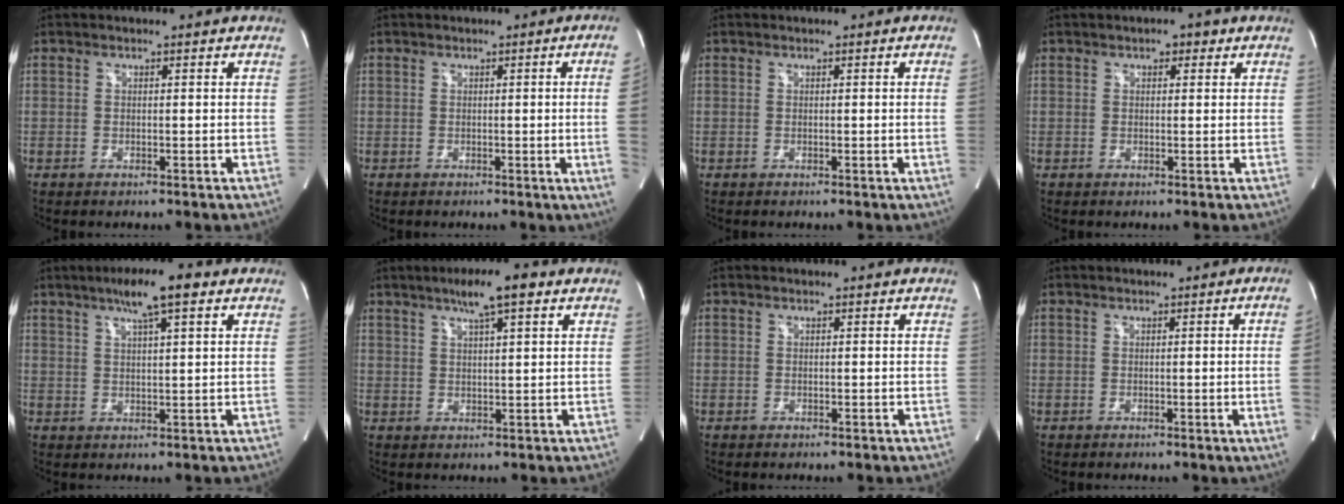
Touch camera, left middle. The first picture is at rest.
{"total": 5.4, "force": [-0.4, -2.4, 4.8], "torque": [-0.054, -0.010, -0.004]}
{"total": 1.0, "force": [0.0, -0.4, 0.9], "torque": [-0.009, 0.000, -0.001]}
{"total": 1.8, "force": [1.0, 1.0, 1.2], "torque": [-0.018, 0.010, 0.013]}
{"total": 7.6, "force": [4.5, 0.6, 6.1], "torque": [-0.102, 0.015, 0.071]}
{"total": 6.8, "force": [4.1, 0.6, 5.4], "torque": [-0.092, 0.013, 0.065]}
{"total": 0.0}
{"total": 3.3, "force": [-0.2, -1.6, 2.9], "torque": [-0.035, -0.005, 0.000]}